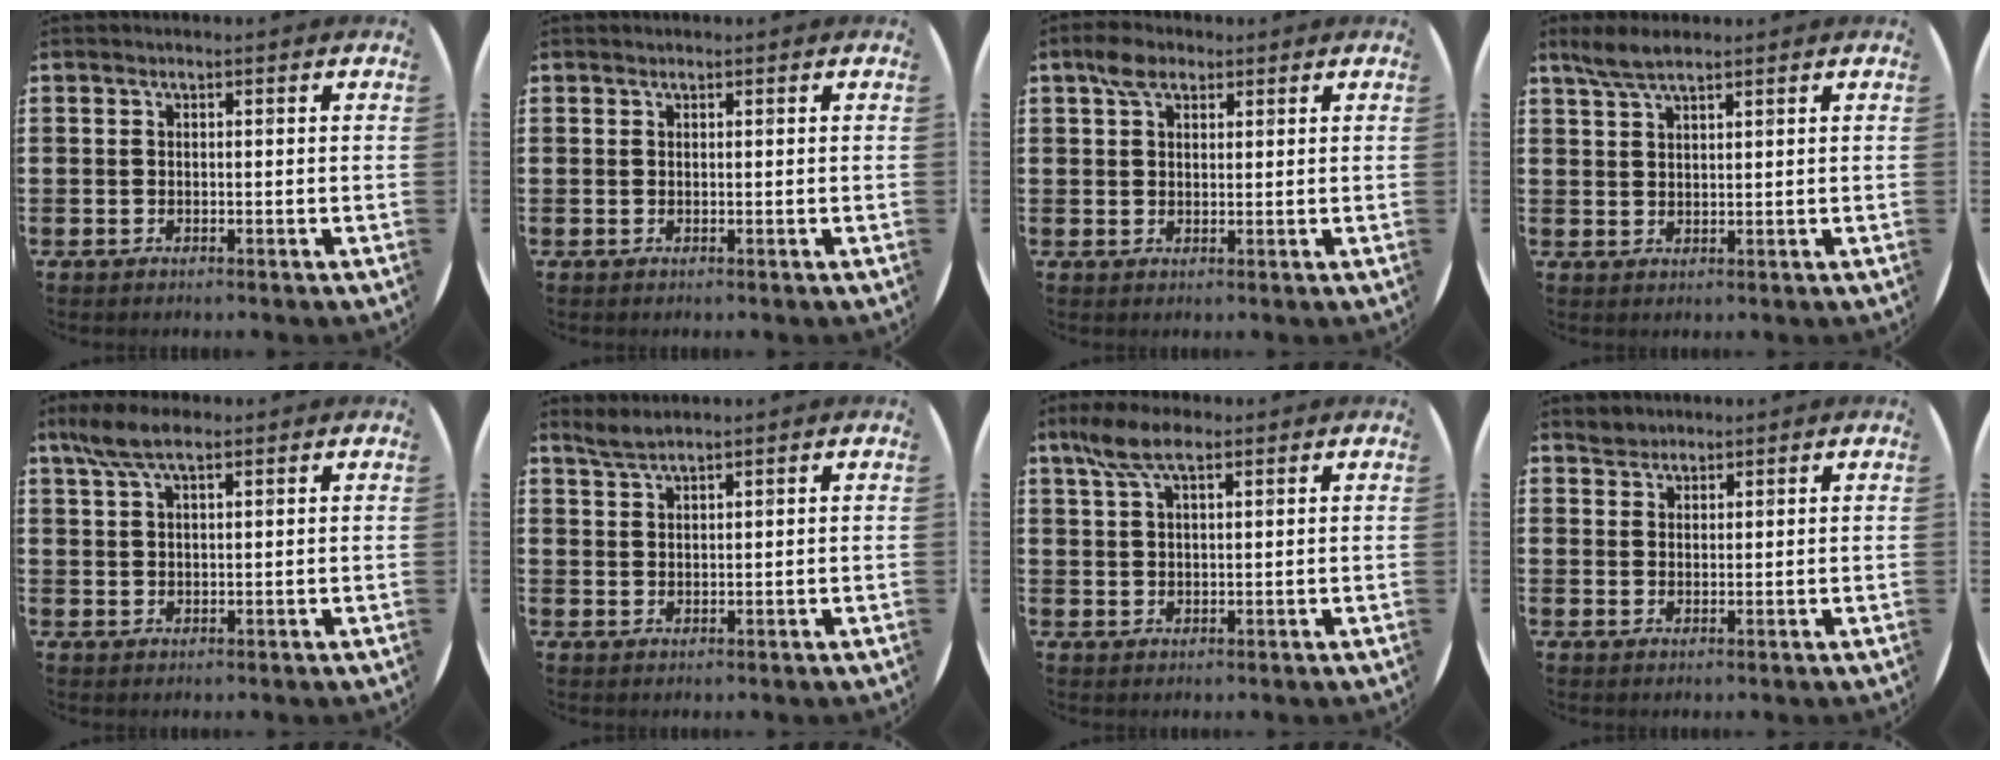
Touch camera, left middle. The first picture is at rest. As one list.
[{"total": 0.0}, {"total": 3.7, "force": [2.6, 2.0, 1.8], "torque": [-0.034, 0.006, 0.046]}, {"total": 3.6, "force": [2.9, 0.7, 2.0], "torque": [-0.047, 0.002, 0.054]}, {"total": 4.9, "force": [3.5, 1.5, 3.2], "torque": [-0.071, 0.004, 0.063]}, {"total": 2.2, "force": [2.1, 0.1, 0.7], "torque": [-0.017, 0.003, 0.039]}, {"total": 5.9, "force": [3.7, 2.3, 4.0], "torque": [-0.080, 0.004, 0.065]}, {"total": 2.0, "force": [1.8, 0.7, -0.2], "torque": [0.007, 0.001, 0.035]}]